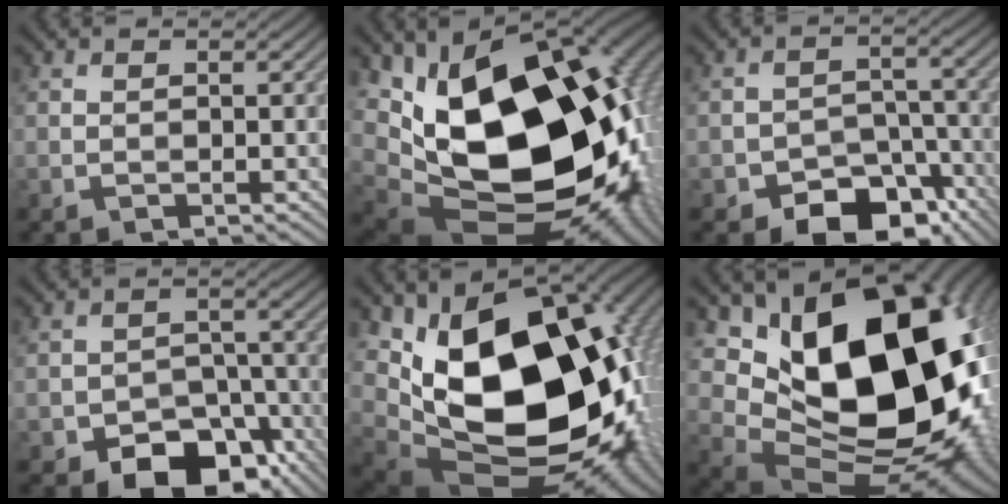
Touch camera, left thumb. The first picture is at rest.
{"total": 23.1, "force": [1.9, 15.0, 17.4], "torque": [-0.356, -0.057, 0.084]}
{"total": 10.8, "force": [-7.2, 6.4, 5.0], "torque": [-0.064, -0.012, -0.113]}
{"total": 11.8, "force": [-7.5, 7.1, 5.8], "torque": [-0.082, -0.015, -0.113]}
{"total": 20.3, "force": [1.6, 13.7, 15.0], "torque": [-0.294, -0.066, 0.071]}
{"total": 19.9, "force": [4.1, 13.3, 14.2], "torque": [-0.242, -0.039, 0.110]}